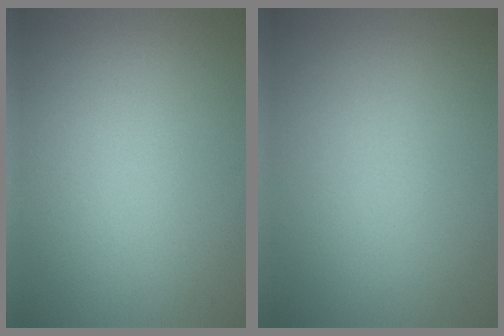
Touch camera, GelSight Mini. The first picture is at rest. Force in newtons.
{"total": 0.0}